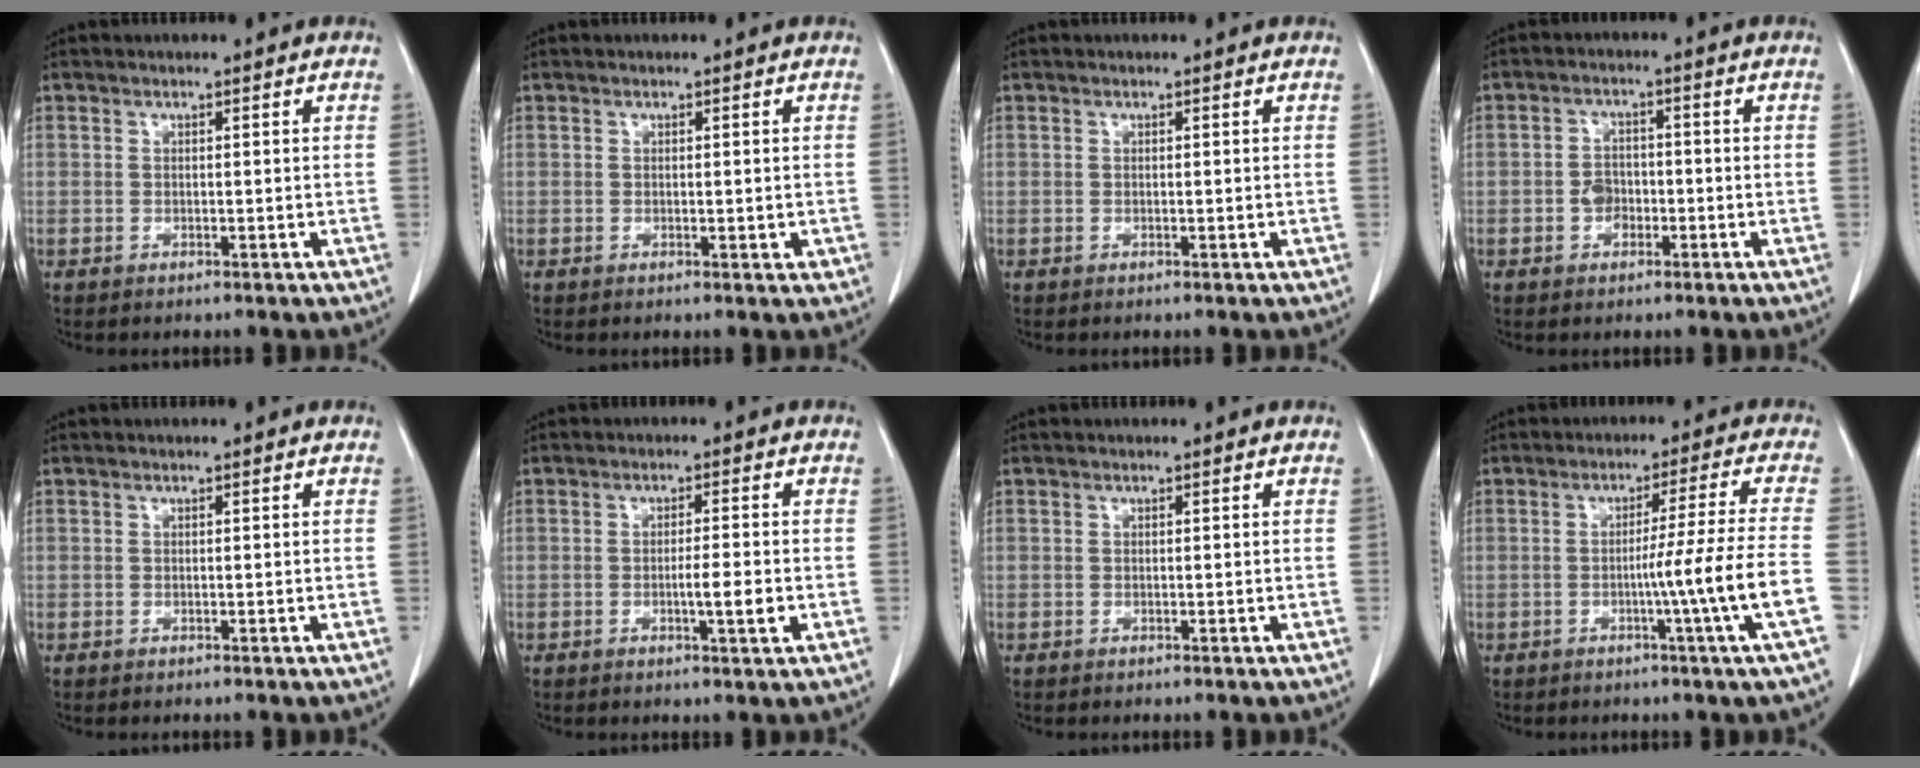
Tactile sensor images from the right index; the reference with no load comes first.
{"total": 1.4, "force": [-0.2, 0.5, 1.3], "torque": [-0.016, -0.001, 0.002]}
{"total": 0.0}
{"total": 3.1, "force": [-1.0, 2.3, 1.8], "torque": [-0.026, 0.012, -0.017]}
{"total": 0.0}
{"total": 3.9, "force": [-0.9, 0.0, 3.8], "torque": [-0.056, -0.002, -0.012]}
{"total": 0.0}
{"total": 9.4, "force": [-2.6, -2.9, 8.5], "torque": [-0.123, -0.012, -0.041]}